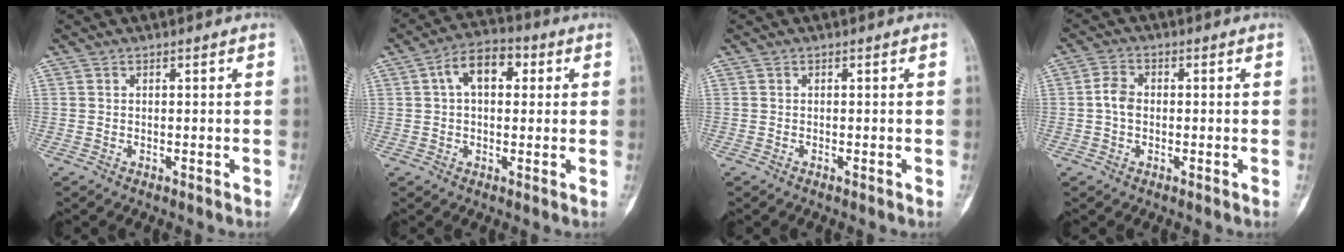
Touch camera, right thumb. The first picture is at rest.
{"total": 9.0, "force": [2.2, 5.4, 6.8], "torque": [-0.099, 0.021, 0.027]}
{"total": 0.0}
{"total": 3.7, "force": [-0.2, 2.7, 2.5], "torque": [-0.046, 0.010, -0.012]}